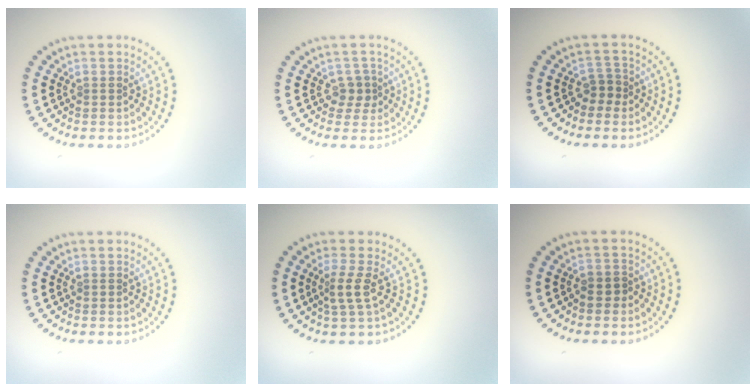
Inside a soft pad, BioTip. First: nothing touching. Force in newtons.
{"total": 1.5, "press": 1.2, "slide": 0.9}
{"total": 1.4, "press": 1.1, "slide": 0.9}
{"total": 0.0}
{"total": 2.0, "press": 1.4, "slide": 1.5}
{"total": 1.1, "press": 0.9, "slide": 0.7}